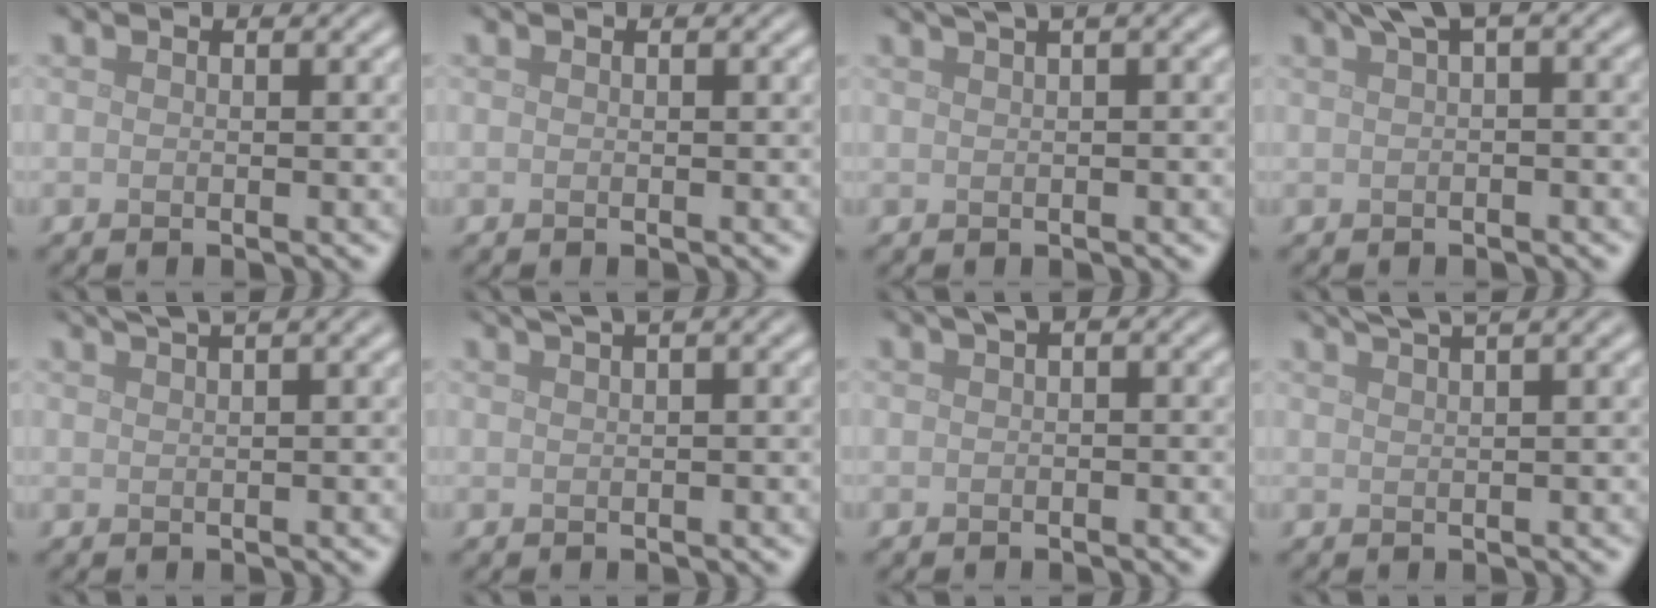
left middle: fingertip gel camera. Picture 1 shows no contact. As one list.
[{"total": 0.0}, {"total": 6.3, "force": [3.2, 2.6, 4.8], "torque": [-0.045, 0.037, 0.035]}, {"total": 3.3, "force": [1.2, 0.8, 3.0], "torque": [-0.043, 0.014, 0.019]}, {"total": 4.4, "force": [2.9, 1.3, 3.0], "torque": [-0.027, 0.019, 0.021]}, {"total": 5.6, "force": [2.9, 2.3, 4.3], "torque": [-0.040, 0.034, 0.029]}, {"total": 1.4, "force": [0.3, 0.6, 1.2], "torque": [-0.014, 0.005, 0.005]}, {"total": 4.8, "force": [3.5, 1.1, 3.0], "torque": [-0.029, 0.021, 0.029]}]